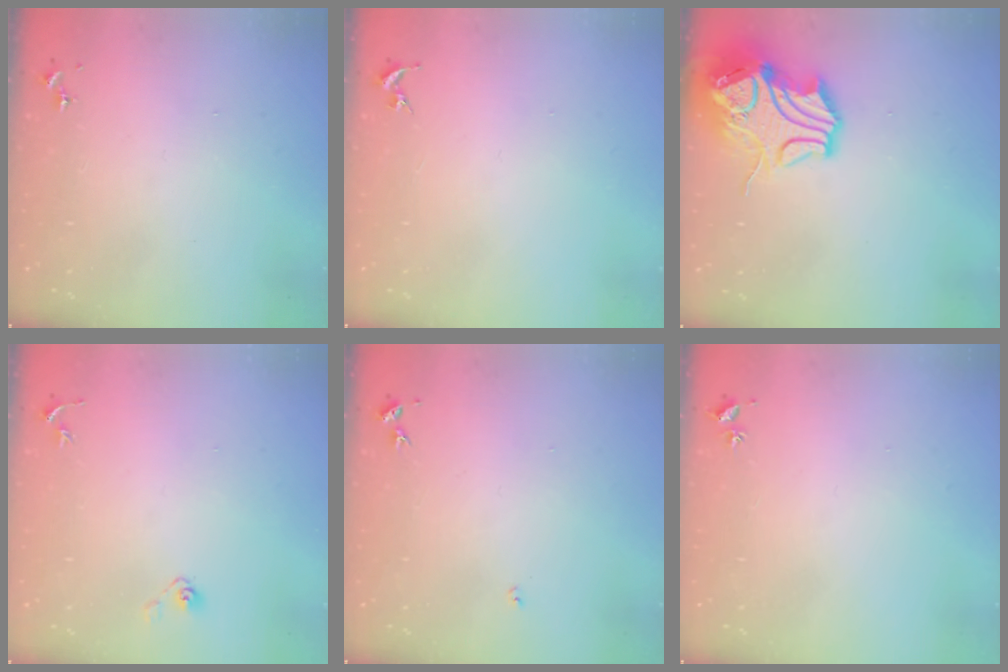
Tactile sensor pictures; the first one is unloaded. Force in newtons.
{"total": 0.0}
{"total": 14.6, "press": 14.5, "slide": 2.1}
{"total": 3.6, "press": 2.9, "slide": 2.0}
{"total": 3.0, "press": 3.0, "slide": 0.4}
{"total": 2.0, "press": 2.0, "slide": 0.3}